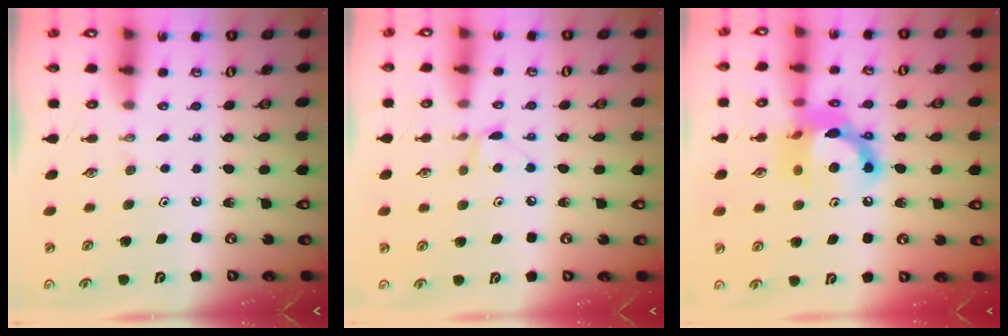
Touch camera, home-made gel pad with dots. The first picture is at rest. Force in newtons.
{"total": 6.5, "press": 6.4, "slide": 0.8}
{"total": 14.3, "press": 14.3, "slide": 1.1}